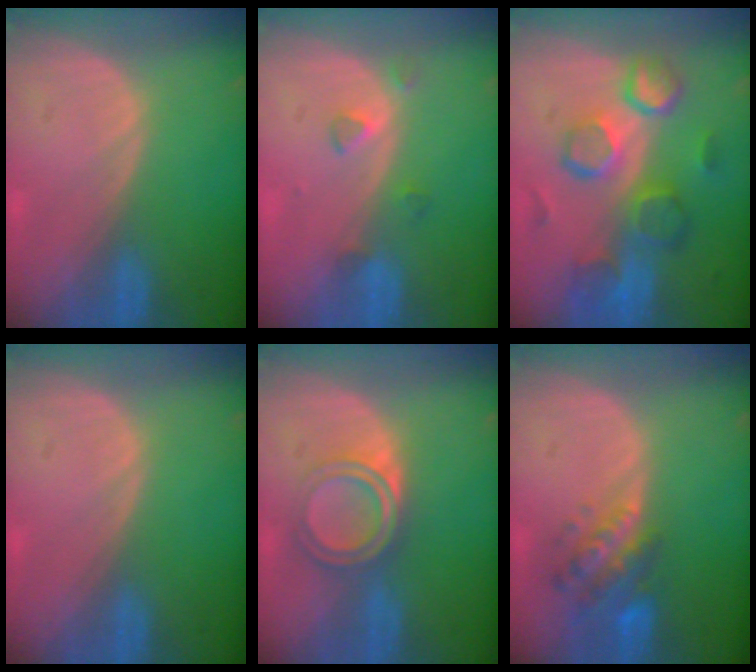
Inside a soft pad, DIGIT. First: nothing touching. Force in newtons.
{"total": 2.5, "press": 2.3, "slide": 0.9}
{"total": 10.6, "press": 9.2, "slide": 5.2}
{"total": 0.0}
{"total": 5.3, "press": 4.9, "slide": 2.0}
{"total": 6.1, "press": 5.9, "slide": 1.5}